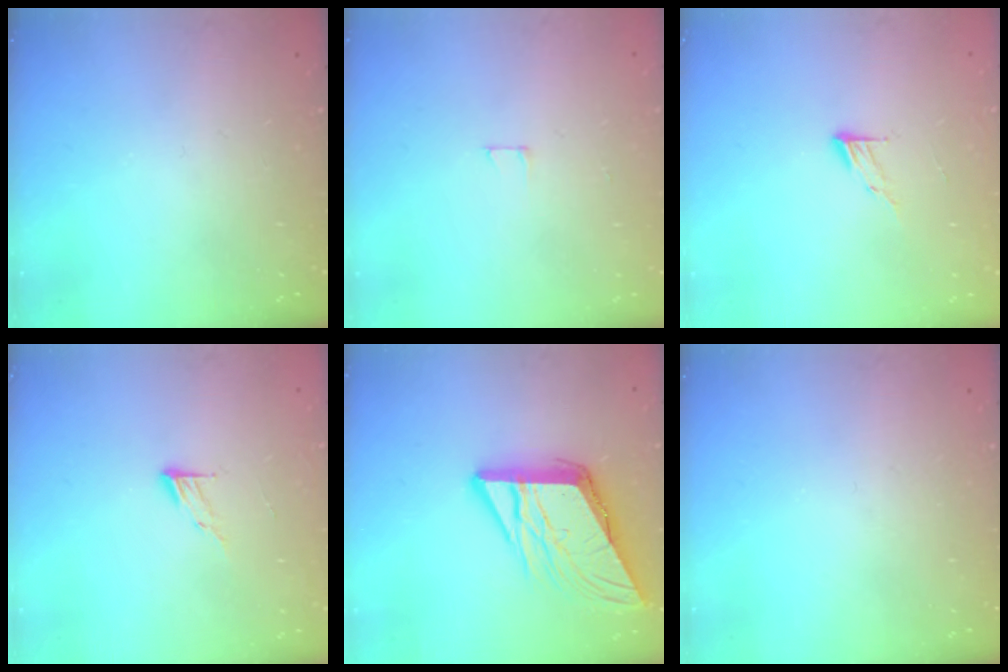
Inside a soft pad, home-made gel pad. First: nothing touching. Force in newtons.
{"total": 2.5, "press": 2.5, "slide": 0.2}
{"total": 5.0, "press": 4.9, "slide": 0.5}
{"total": 5.0, "press": 4.9, "slide": 0.5}
{"total": 13.7, "press": 13.4, "slide": 2.6}
{"total": 0.0}